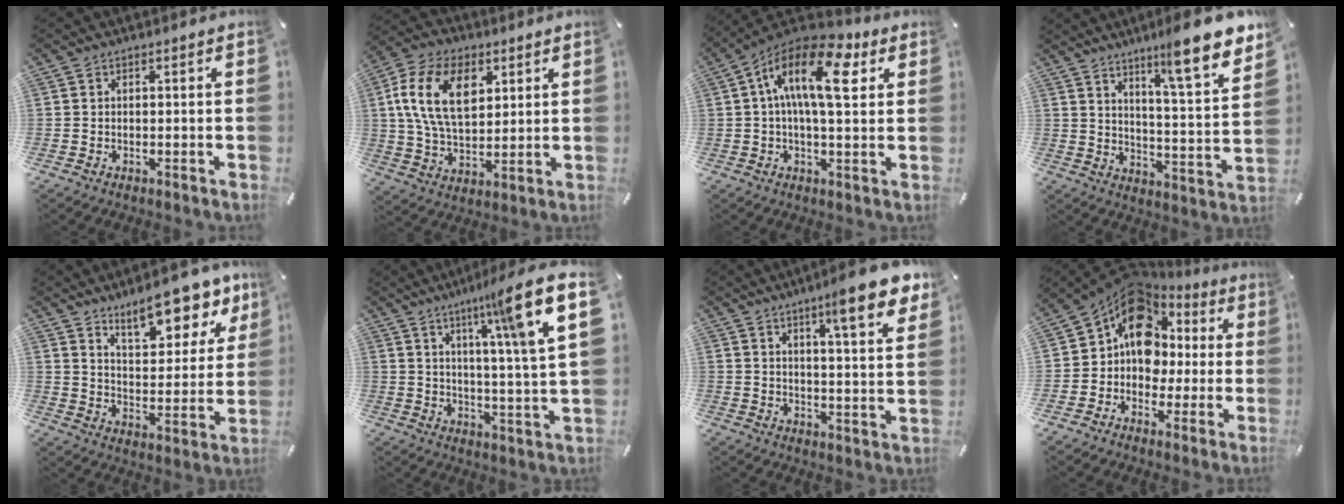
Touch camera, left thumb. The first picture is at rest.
{"total": 15.3, "force": [5.1, 9.6, 10.8], "torque": [-0.235, 0.006, 0.090]}
{"total": 16.1, "force": [4.9, 6.8, 13.7], "torque": [-0.261, -0.013, 0.079]}
{"total": 12.8, "force": [10.5, 1.0, 7.1], "torque": [-0.101, -0.093, 0.167]}
{"total": 14.4, "force": [11.5, 5.4, 6.7], "torque": [-0.091, -0.077, 0.201]}
{"total": 15.9, "force": [8.9, 1.0, 13.2], "torque": [-0.197, -0.053, 0.122]}
{"total": 12.5, "force": [8.4, 1.7, 9.1], "torque": [-0.131, -0.049, 0.129]}
{"total": 13.3, "force": [2.3, 11.4, 6.5], "torque": [-0.124, -0.018, 0.046]}